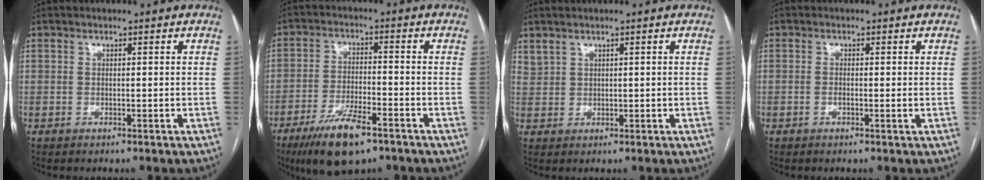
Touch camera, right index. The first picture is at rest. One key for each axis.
{"total": 10.3, "fx": -6.6, "fy": 2.7, "fz": 7.4, "tx": -0.138, "ty": -0.015, "tz": -0.113}
{"total": 2.0, "fx": 1.7, "fy": 1.0, "fz": 0.4, "tx": -0.013, "ty": 0.009, "tz": 0.043}
{"total": 1.3, "fx": -0.2, "fy": 0.3, "fz": 1.3, "tx": -0.023, "ty": 0.000, "tz": -0.003}